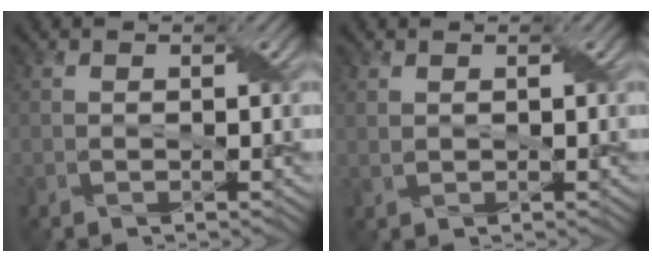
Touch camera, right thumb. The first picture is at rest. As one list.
[{"total": 0.8, "force": [0.7, 0.4, 0.3], "torque": [-0.013, 0.001, 0.018]}]